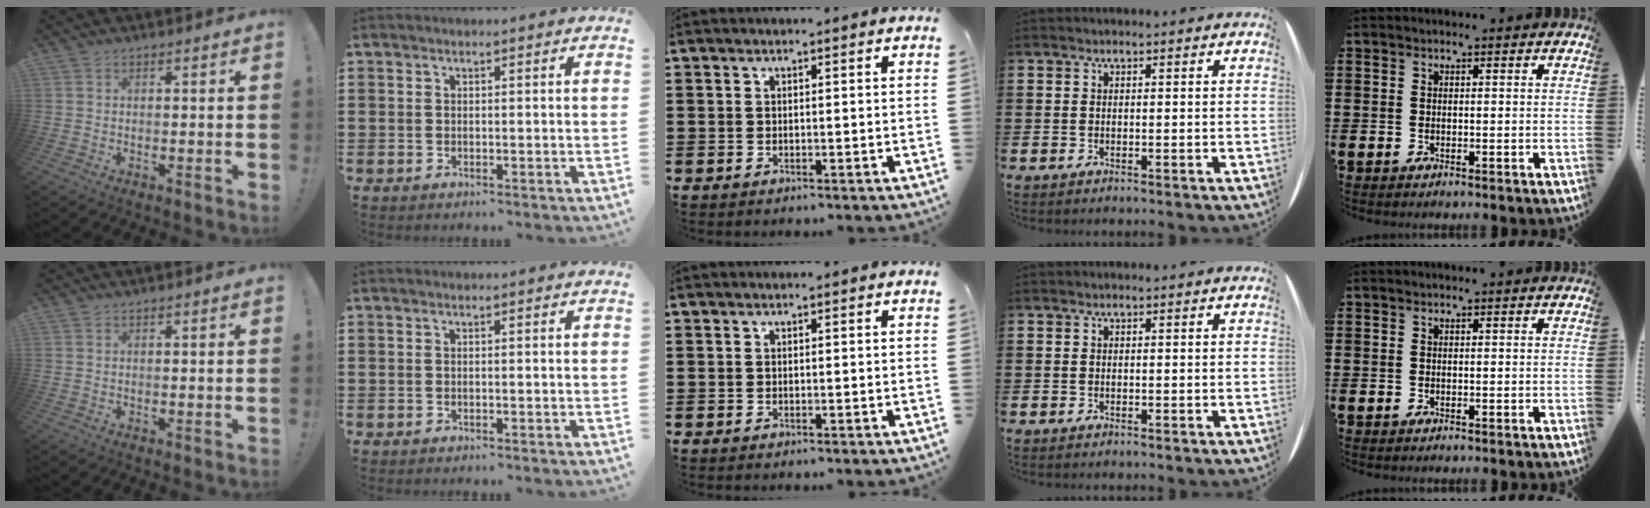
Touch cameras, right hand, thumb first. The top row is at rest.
{}